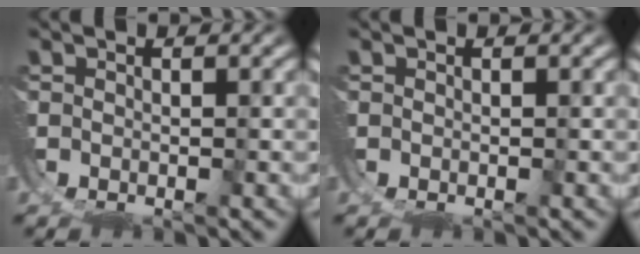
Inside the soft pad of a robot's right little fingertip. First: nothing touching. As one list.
[{"total": 0.0}]